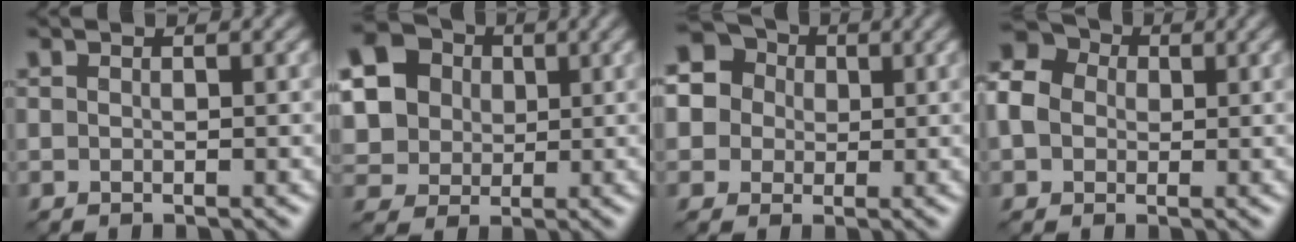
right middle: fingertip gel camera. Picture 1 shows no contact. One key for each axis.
{"total": 13.7, "fx": 3.5, "fy": 12.1, "fz": 5.4, "tx": -0.162, "ty": 0.022, "tz": 0.058}
{"total": 10.5, "fx": 3.5, "fy": 9.2, "fz": 3.7, "tx": -0.107, "ty": 0.046, "tz": 0.045}
{"total": 7.0, "fx": 1.0, "fy": 6.0, "fz": 3.5, "tx": -0.086, "ty": 0.032, "tz": -0.003}